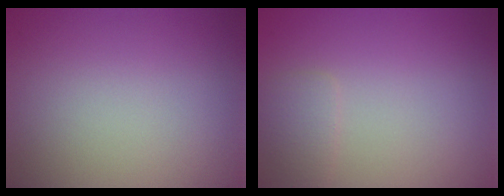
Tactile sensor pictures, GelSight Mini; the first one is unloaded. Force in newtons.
{"total": 1.3, "press": 1.3, "slide": 0.1}